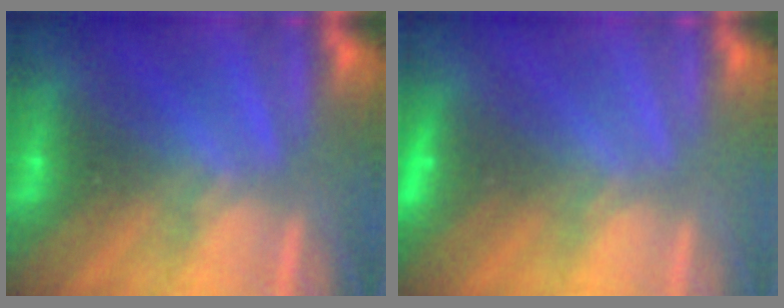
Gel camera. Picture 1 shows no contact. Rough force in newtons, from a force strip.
{"total": 2.3}